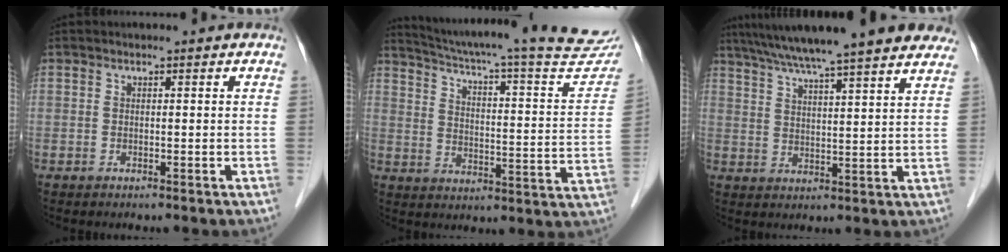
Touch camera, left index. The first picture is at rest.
{"total": 28.3, "force": [25.4, 2.0, 12.3], "torque": [-0.191, -0.075, 0.313]}
{"total": 22.4, "force": [19.0, 1.1, 11.7], "torque": [-0.193, 0.027, 0.259]}